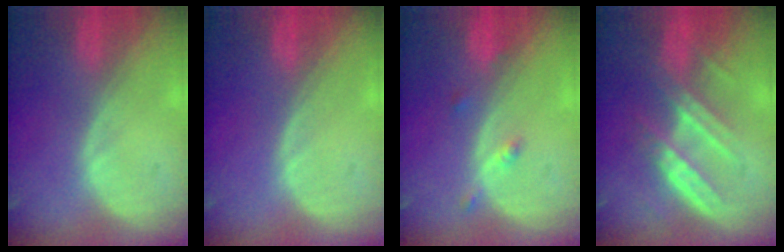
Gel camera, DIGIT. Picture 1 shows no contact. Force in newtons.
{"total": 0.0}
{"total": 2.2, "press": 1.8, "slide": 1.3}
{"total": 6.9, "press": 6.8, "slide": 1.0}